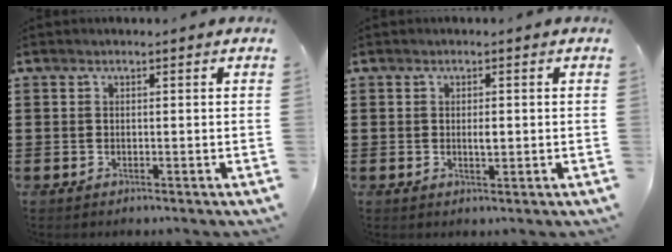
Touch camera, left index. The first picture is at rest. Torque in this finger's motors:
{"motor_torque": [0.37, -0.03, 0.01, 0.03]}